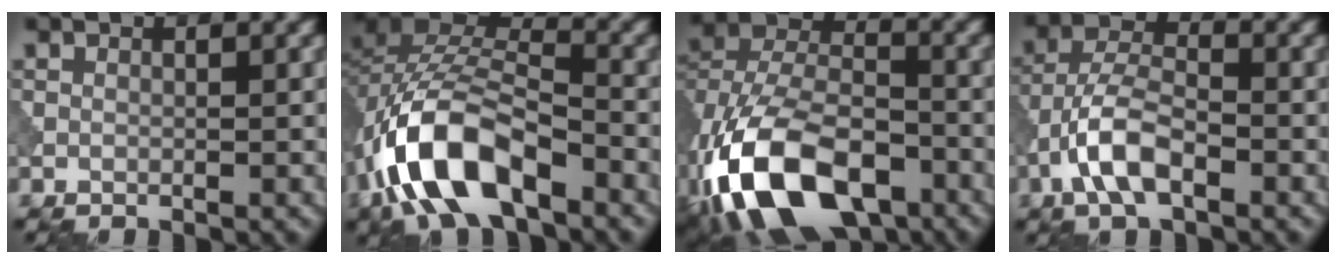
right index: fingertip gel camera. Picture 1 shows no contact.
{"total": 10.8, "force": [-5.5, 5.3, 7.7], "torque": [-0.147, 0.007, -0.106]}
{"total": 16.3, "force": [-8.2, 9.0, 10.7], "torque": [-0.228, -0.023, -0.151]}
{"total": 5.6, "force": [-2.7, 2.4, 4.3], "torque": [-0.085, 0.007, -0.058]}